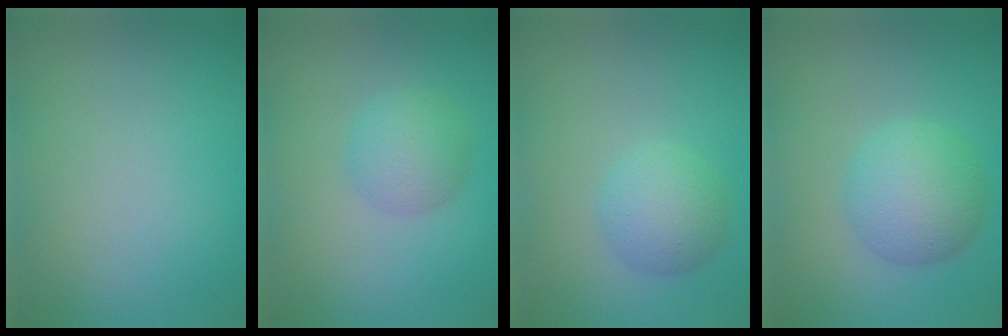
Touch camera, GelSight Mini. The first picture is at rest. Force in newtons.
{"total": 2.8, "press": 2.8, "slide": 0.1}
{"total": 3.5, "press": 3.5, "slide": 0.1}
{"total": 4.7, "press": 4.7, "slide": 0.2}